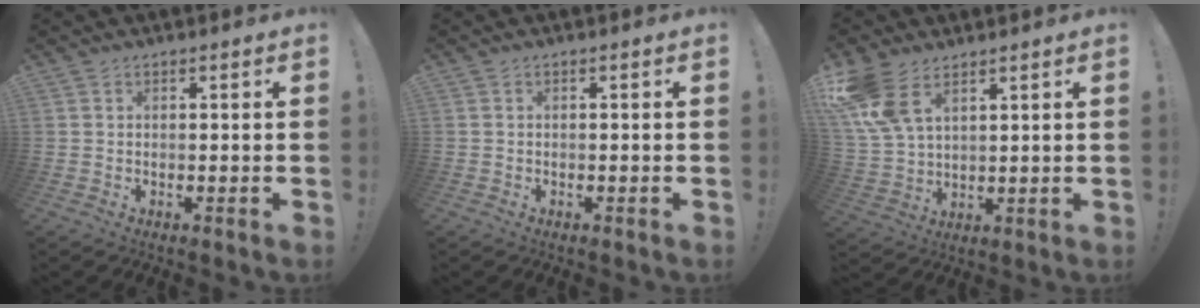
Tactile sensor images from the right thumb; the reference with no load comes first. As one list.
[{"total": 0.7, "force": [-0.4, 0.5, 0.0], "torque": [0.002, 0.002, -0.008]}, {"total": 11.5, "force": [6.7, 6.5, 6.8], "torque": [-0.141, -0.027, 0.134]}]